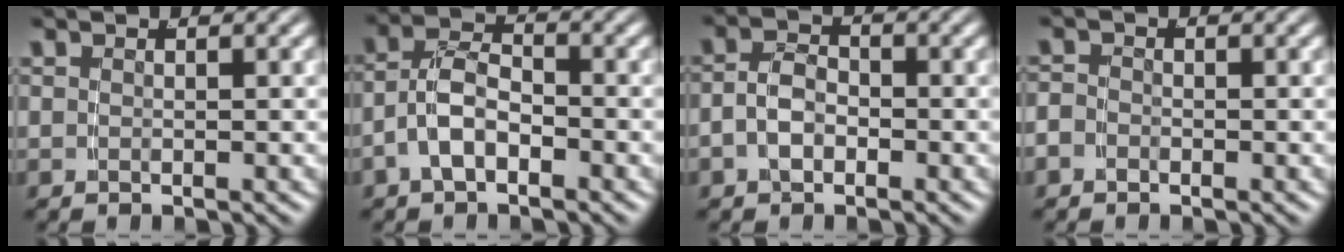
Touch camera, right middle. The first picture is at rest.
{"total": 4.6, "force": [-1.6, 3.0, 3.1], "torque": [-0.065, -0.015, -0.026]}
{"total": 3.4, "force": [-1.2, 2.4, 2.0], "torque": [-0.047, -0.010, -0.019]}
{"total": 1.6, "force": [-1.2, 1.0, 0.3], "torque": [-0.015, -0.013, -0.018]}